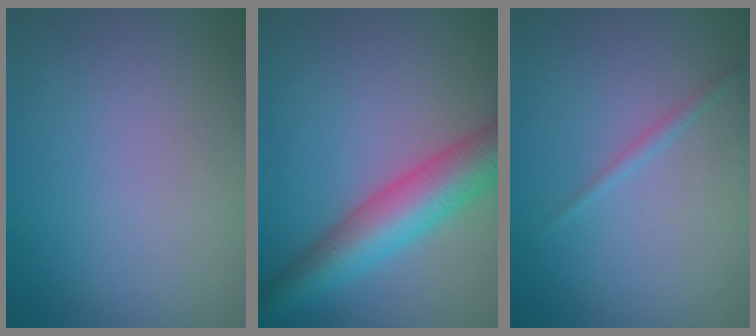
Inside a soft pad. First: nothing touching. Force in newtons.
{"total": 6.7, "press": 6.7, "slide": 0.2}
{"total": 0.8, "press": 0.8, "slide": 0.1}